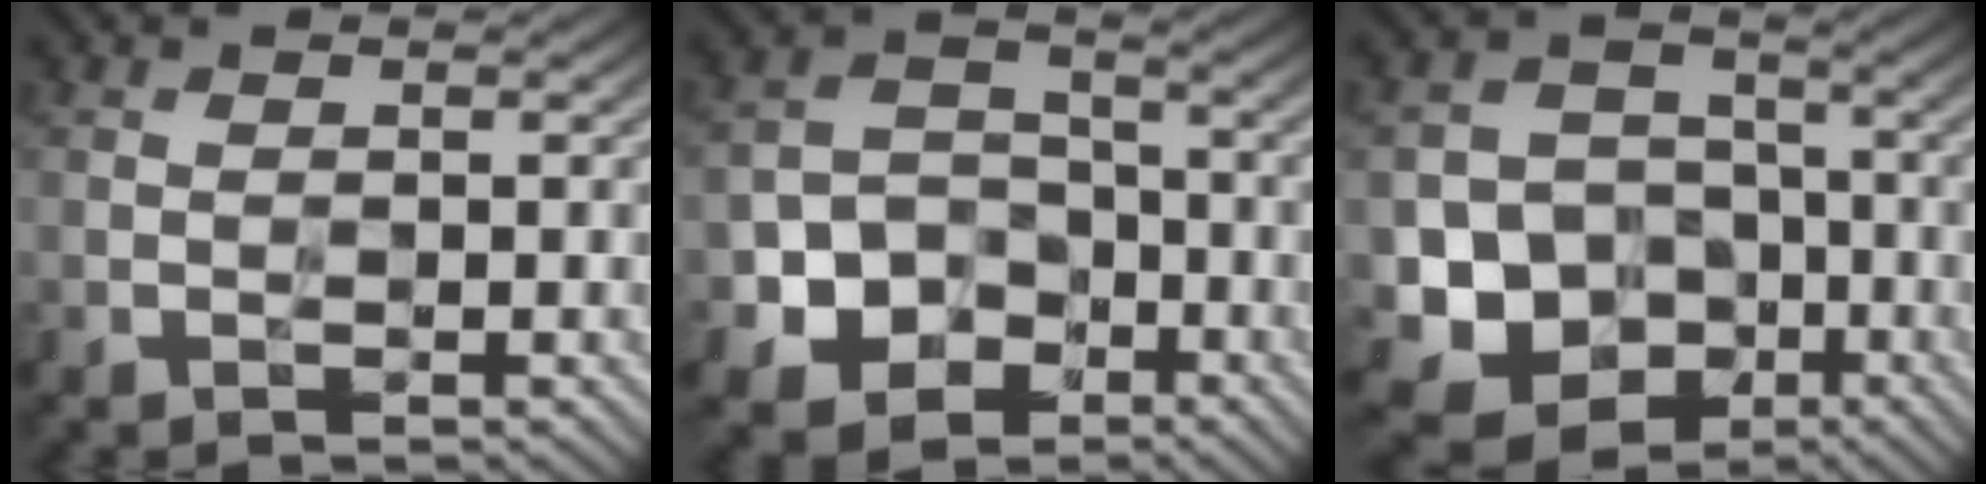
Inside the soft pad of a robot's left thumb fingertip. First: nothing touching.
{"total": 8.0, "force": [-3.7, 6.3, 3.3], "torque": [-0.073, -0.012, -0.077]}
{"total": 12.4, "force": [-4.7, 10.5, 4.7], "torque": [-0.109, -0.032, -0.105]}